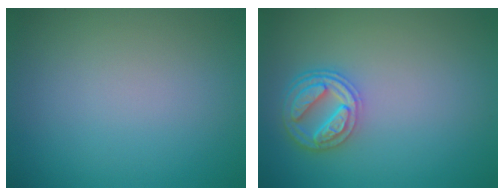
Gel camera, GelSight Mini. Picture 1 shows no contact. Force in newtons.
{"total": 4.3, "press": 3.6, "slide": 2.3}